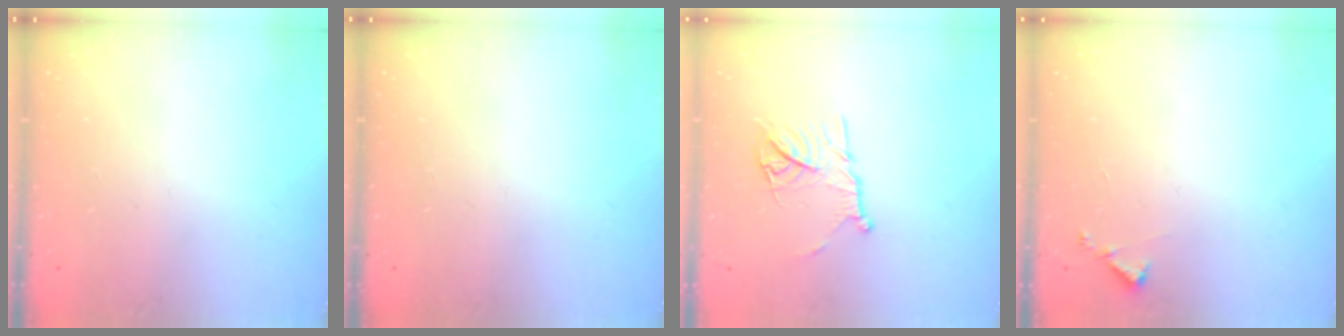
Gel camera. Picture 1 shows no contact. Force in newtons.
{"total": 0.0}
{"total": 11.7, "press": 11.6, "slide": 1.0}
{"total": 3.6, "press": 3.6, "slide": 0.3}